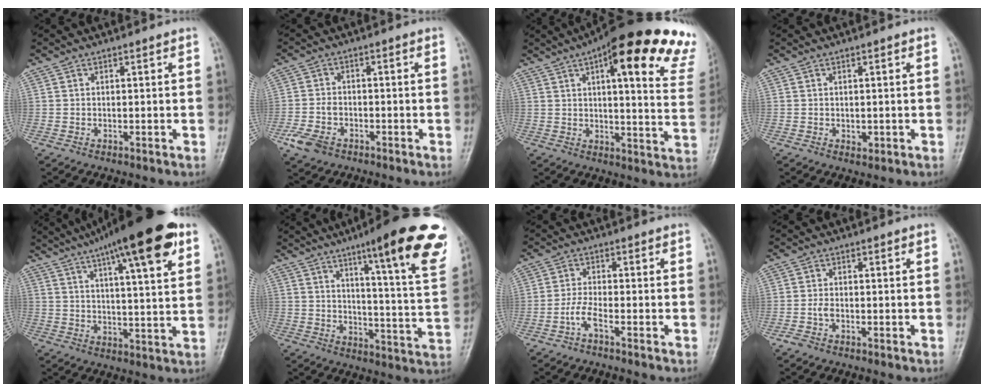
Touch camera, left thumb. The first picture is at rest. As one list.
[{"total": 5.3, "force": [-3.0, 3.5, 2.7], "torque": [-0.063, 0.012, -0.056]}, {"total": 27.1, "force": [16.6, 7.1, 20.3], "torque": [-0.223, -0.032, 0.197]}, {"total": 1.1, "force": [-0.2, 0.9, 0.7], "torque": [-0.004, -0.001, 0.000]}, {"total": 19.8, "force": [11.0, 4.5, 15.9], "torque": [-0.229, -0.014, 0.162]}, {"total": 23.3, "force": [13.3, 3.4, 18.8], "torque": [-0.230, -0.053, 0.175]}, {"total": 2.9, "force": [-1.9, 0.3, 2.1], "torque": [-0.058, 0.013, -0.043]}, {"total": 2.0, "force": [-1.1, 1.1, 1.4], "torque": [-0.039, 0.006, -0.025]}]